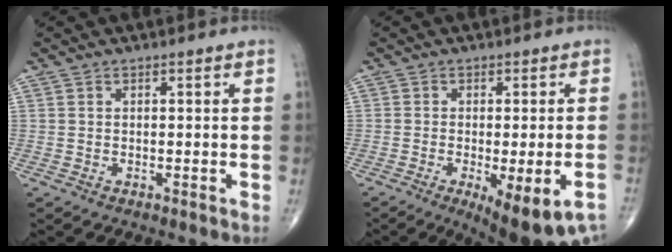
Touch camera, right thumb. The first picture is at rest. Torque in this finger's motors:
{"motor_torque": [0.14, 0.33, -0.09, -0.35, 0.01]}